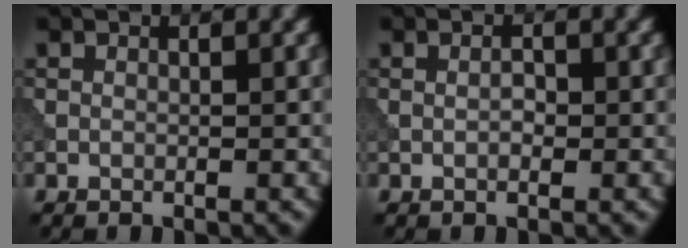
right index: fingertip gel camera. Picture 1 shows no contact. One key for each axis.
{"total": 0.9, "fx": -0.1, "fy": 0.3, "fz": 0.8, "tx": -0.014, "ty": 0.002, "tz": -0.001}